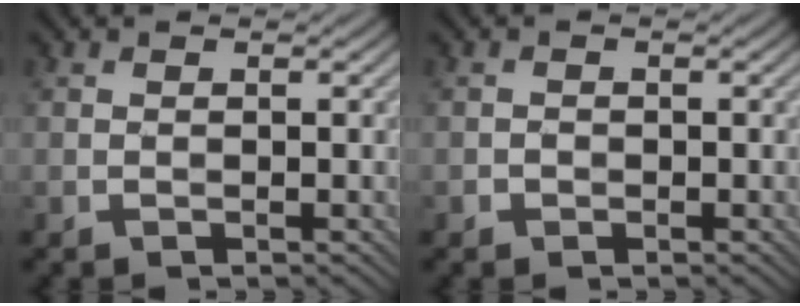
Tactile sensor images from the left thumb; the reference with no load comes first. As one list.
[{"total": 0.7, "force": [-0.2, 0.6, -0.2], "torque": [0.007, -0.002, -0.002]}]